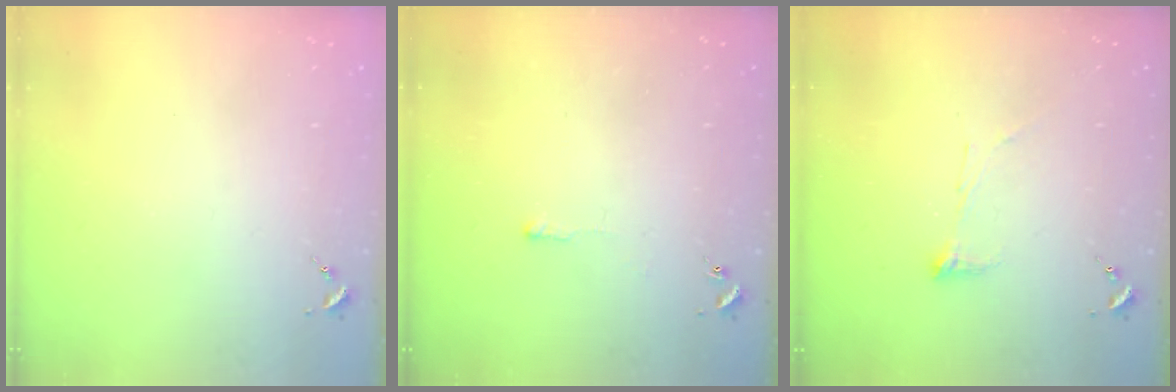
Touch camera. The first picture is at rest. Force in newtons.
{"total": 2.6, "press": 2.6, "slide": 0.4}
{"total": 6.3, "press": 6.2, "slide": 0.7}